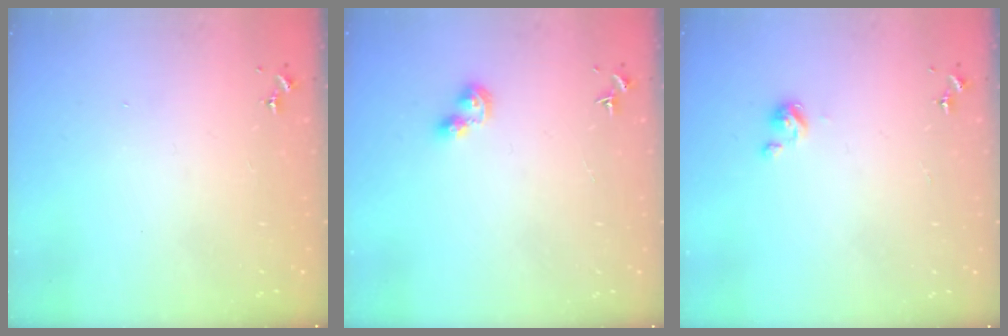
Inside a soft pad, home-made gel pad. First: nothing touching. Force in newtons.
{"total": 5.5, "press": 5.5, "slide": 0.6}
{"total": 2.7, "press": 2.7, "slide": 0.3}